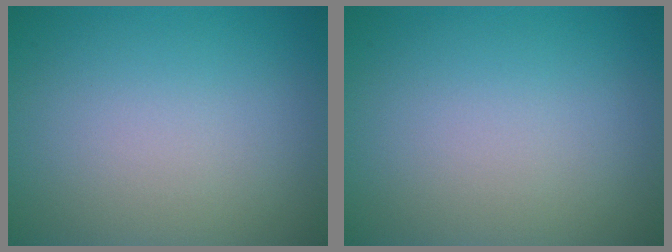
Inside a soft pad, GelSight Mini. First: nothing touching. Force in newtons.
{"total": 0.0}